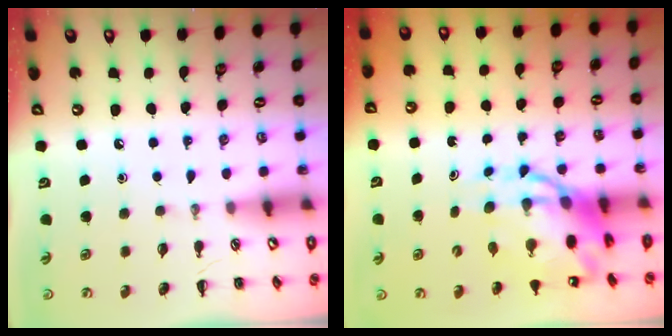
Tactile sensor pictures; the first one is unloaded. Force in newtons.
{"total": 11.7, "press": 11.3, "slide": 3.0}